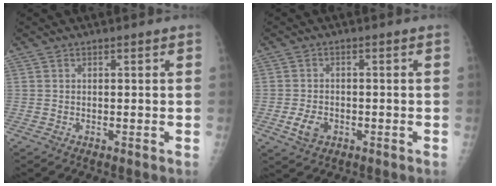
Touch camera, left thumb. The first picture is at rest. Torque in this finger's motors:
{"motor_torque": [-0.43, 0.41, 0.28, 0.13, 0.03]}